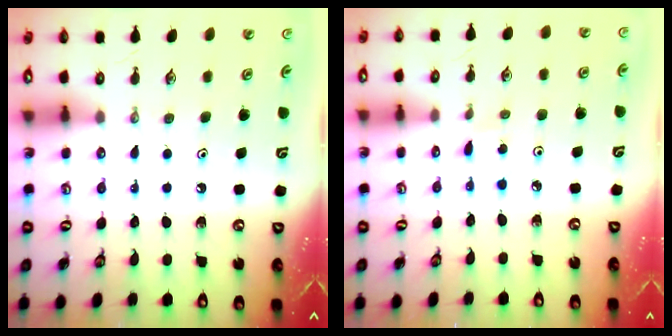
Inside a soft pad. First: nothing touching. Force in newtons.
{"total": 2.6, "press": 2.6, "slide": 0.2}